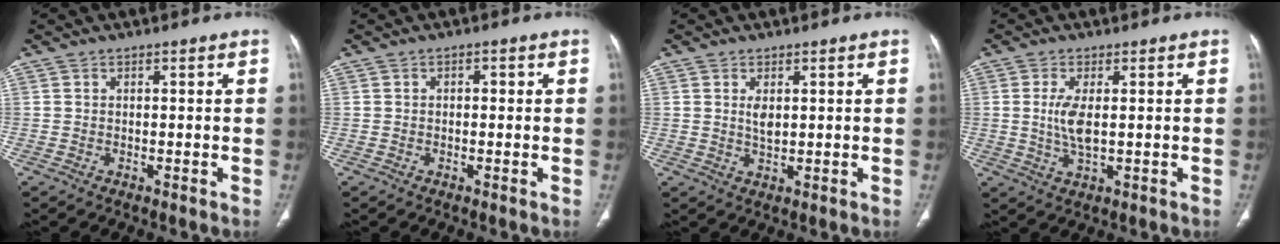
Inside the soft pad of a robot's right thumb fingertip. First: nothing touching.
{"total": 1.3, "force": [0.1, 0.8, 1.0], "torque": [-0.011, 0.007, -0.001]}
{"total": 2.7, "force": [0.7, 1.3, 2.3], "torque": [-0.039, -0.007, 0.017]}
{"total": 5.2, "force": [0.4, 1.9, 4.8], "torque": [-0.109, -0.010, 0.013]}